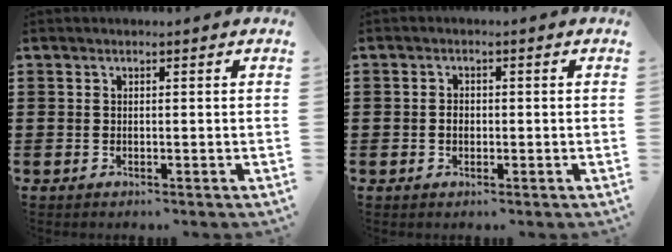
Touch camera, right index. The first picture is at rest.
{"total": 1.5, "force": [-0.2, 1.1, 1.1], "torque": [-0.022, 0.006, -0.006]}